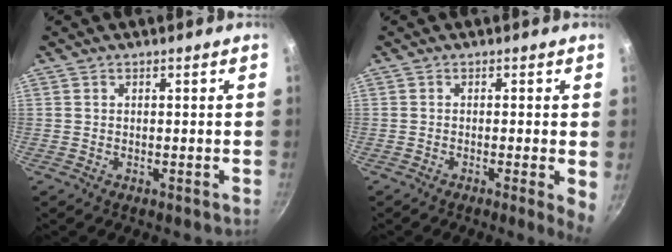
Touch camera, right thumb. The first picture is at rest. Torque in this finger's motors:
{"motor_torque": [-0.14, 0.49, -0.10, -0.18, 0.08]}